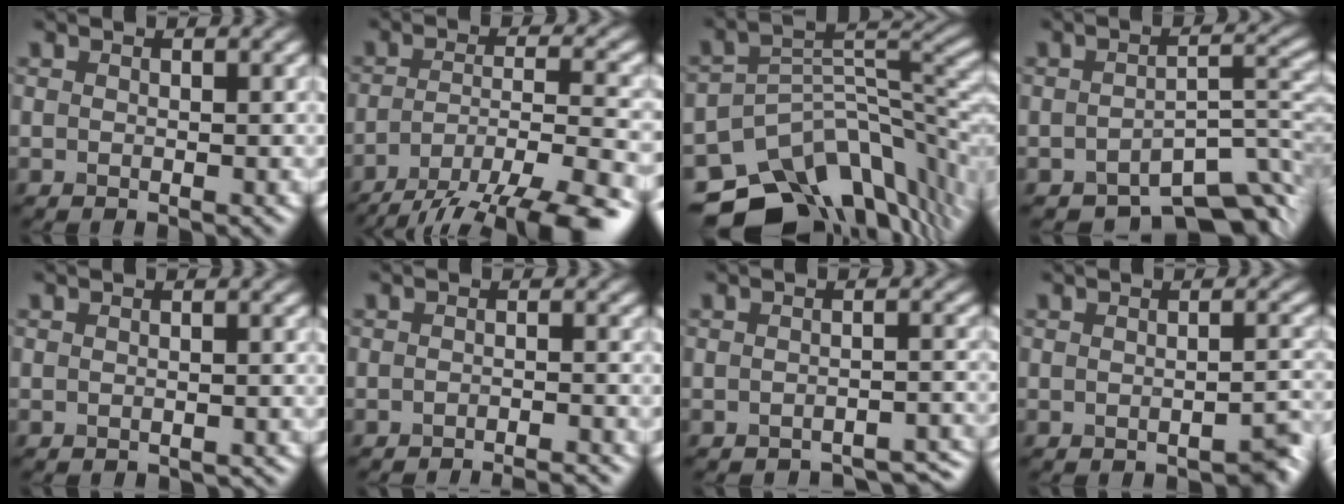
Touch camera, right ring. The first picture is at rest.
{"total": 12.4, "force": [-9.2, 3.5, 7.5], "torque": [-0.119, -0.016, -0.128]}
{"total": 14.1, "force": [-8.8, 7.6, 8.0], "torque": [-0.154, -0.012, -0.126]}
{"total": 7.5, "force": [-5.7, 2.8, 4.1], "torque": [-0.037, -0.009, -0.086]}
{"total": 1.1, "force": [-1.1, 0.2, 0.1], "torque": [0.001, -0.002, -0.014]}
{"total": 3.0, "force": [-2.8, 0.2, 1.0], "torque": [-0.005, 0.004, -0.037]}
{"total": 3.5, "force": [-3.3, 0.6, 0.9], "torque": [-0.005, -0.003, -0.037]}
{"total": 1.6, "force": [-1.3, 0.3, 0.9], "torque": [-0.008, 0.005, -0.020]}